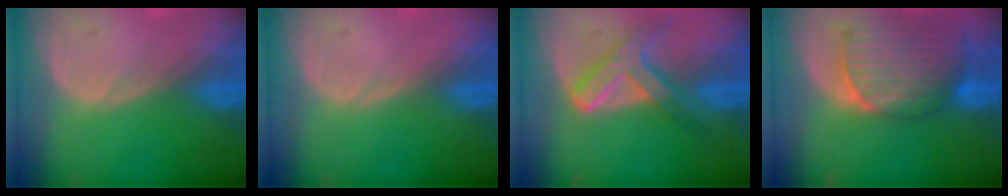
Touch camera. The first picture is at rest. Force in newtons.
{"total": 0.0}
{"total": 7.3, "press": 6.2, "slide": 3.8}
{"total": 10.1, "press": 8.7, "slide": 5.2}